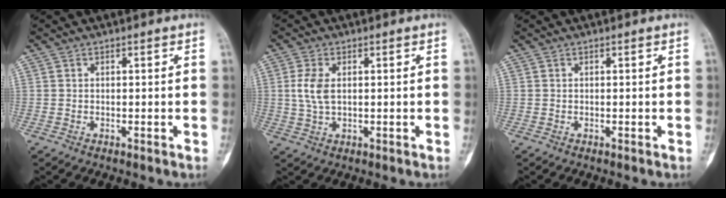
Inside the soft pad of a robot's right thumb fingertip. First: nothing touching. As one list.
[{"total": 4.9, "force": [0.8, 2.7, 4.1], "torque": [-0.091, 0.001, 0.018]}, {"total": 0.0}]